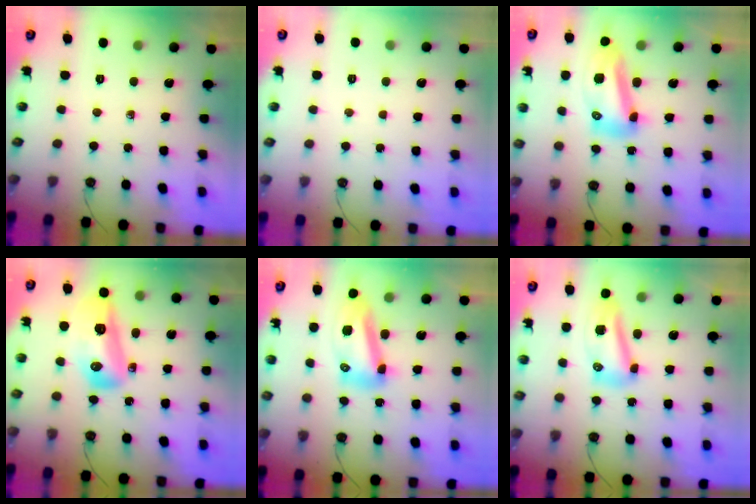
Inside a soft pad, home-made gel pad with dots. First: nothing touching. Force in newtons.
{"total": 0.9, "press": 0.9, "slide": 0.0}
{"total": 12.2, "press": 12.1, "slide": 1.4}
{"total": 14.0, "press": 13.9, "slide": 2.1}
{"total": 12.7, "press": 12.6, "slide": 1.5}
{"total": 11.1, "press": 11.1, "slide": 0.7}